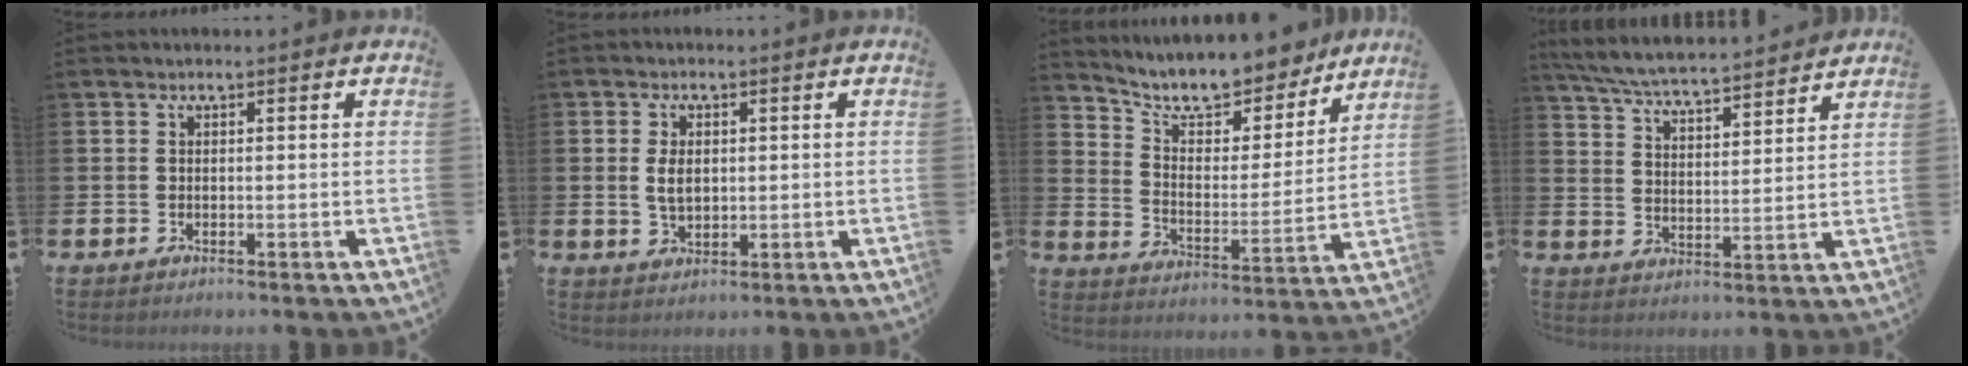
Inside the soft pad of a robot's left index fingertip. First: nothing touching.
{"total": 3.3, "force": [0.7, 2.1, 2.5], "torque": [-0.040, 0.004, 0.008]}
{"total": 10.2, "force": [9.2, 3.3, 3.0], "torque": [-0.086, -0.070, 0.160]}
{"total": 6.3, "force": [6.2, 0.2, 1.5], "torque": [-0.058, -0.044, 0.108]}